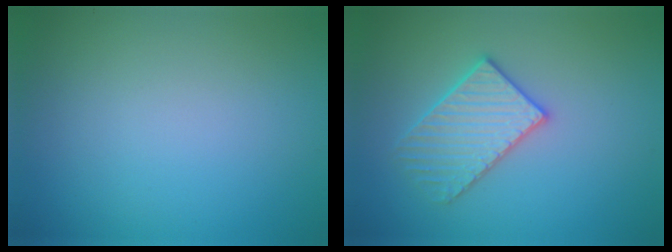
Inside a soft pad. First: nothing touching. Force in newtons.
{"total": 3.2, "press": 3.2, "slide": 0.4}